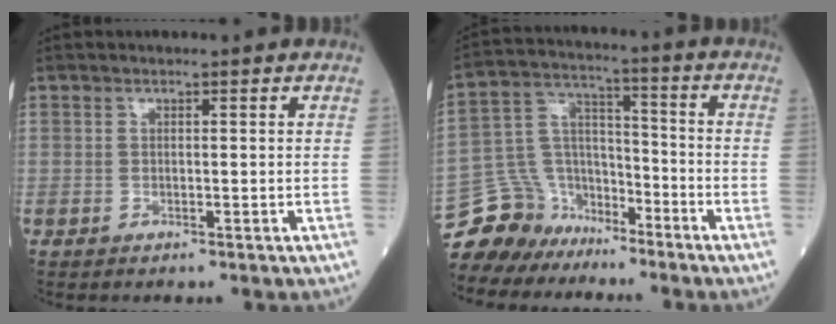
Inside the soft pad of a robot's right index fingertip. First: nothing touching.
{"total": 11.2, "force": [-9.6, 5.8, 0.4], "torque": [-0.023, 0.062, -0.177]}